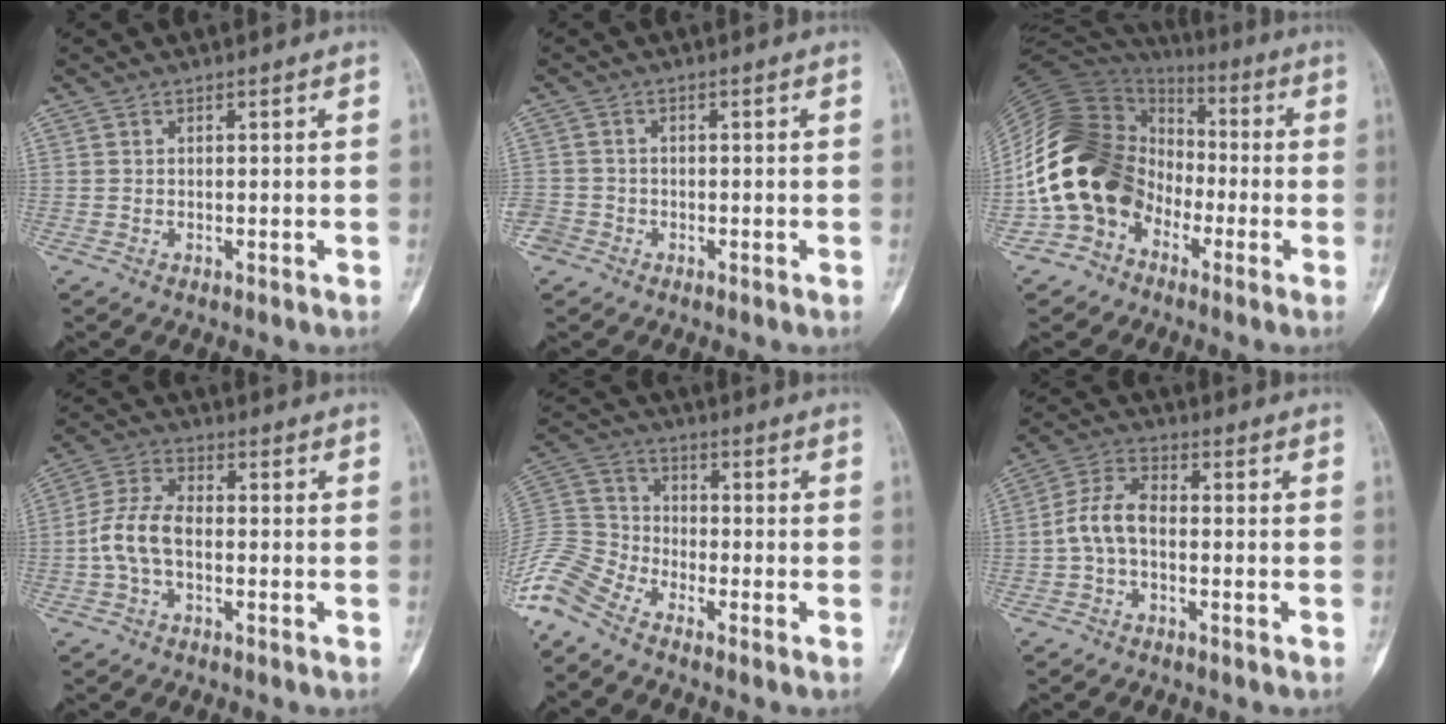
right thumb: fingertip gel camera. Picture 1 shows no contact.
{"total": 3.6, "force": [-1.8, 3.0, 0.8], "torque": [-0.011, 0.012, -0.038]}
{"total": 19.2, "force": [-5.9, 15.0, 10.3], "torque": [-0.179, 0.068, -0.113]}
{"total": 7.6, "force": [-1.6, 4.3, 6.1], "torque": [-0.132, 0.025, -0.037]}
{"total": 10.1, "force": [-8.1, 4.3, 4.3], "torque": [-0.100, 0.039, -0.177]}
{"total": 6.7, "force": [-1.3, 3.8, 5.4], "torque": [-0.109, 0.024, -0.035]}